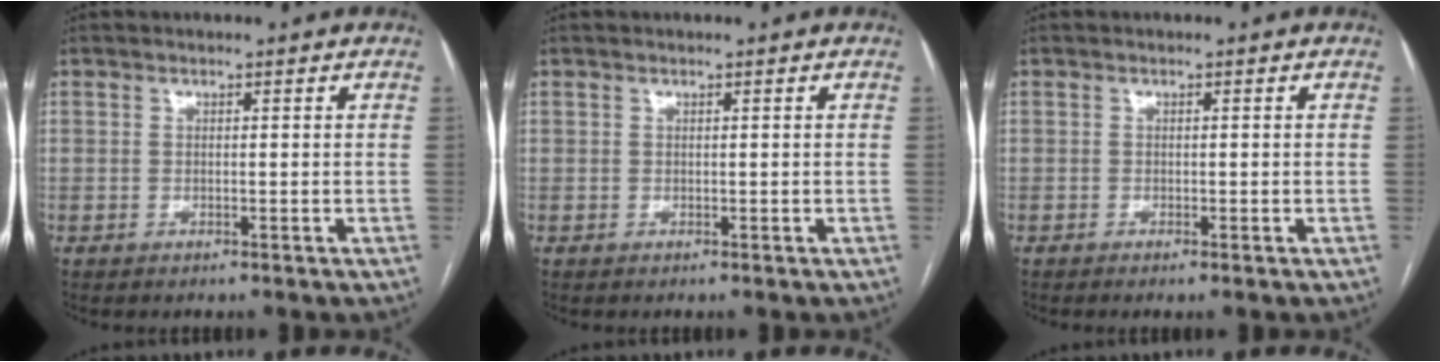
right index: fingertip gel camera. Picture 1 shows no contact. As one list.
[{"total": 0.0}, {"total": 1.0, "force": [-0.6, -0.1, 0.7], "torque": [-0.016, -0.002, -0.010]}]